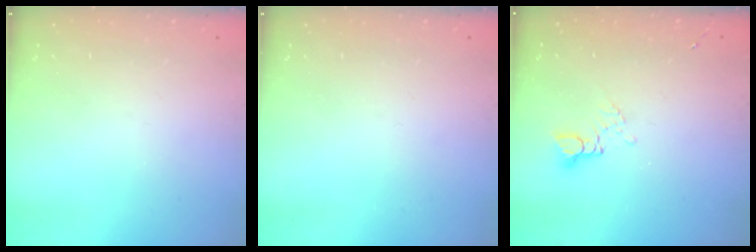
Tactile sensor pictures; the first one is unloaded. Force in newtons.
{"total": 0.0}
{"total": 2.9, "press": 2.8, "slide": 0.4}